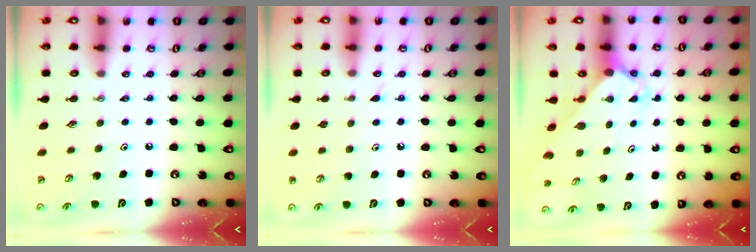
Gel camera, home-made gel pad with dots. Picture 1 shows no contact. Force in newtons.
{"total": 6.8, "press": 6.8, "slide": 0.6}
{"total": 2.4, "press": 2.3, "slide": 0.2}